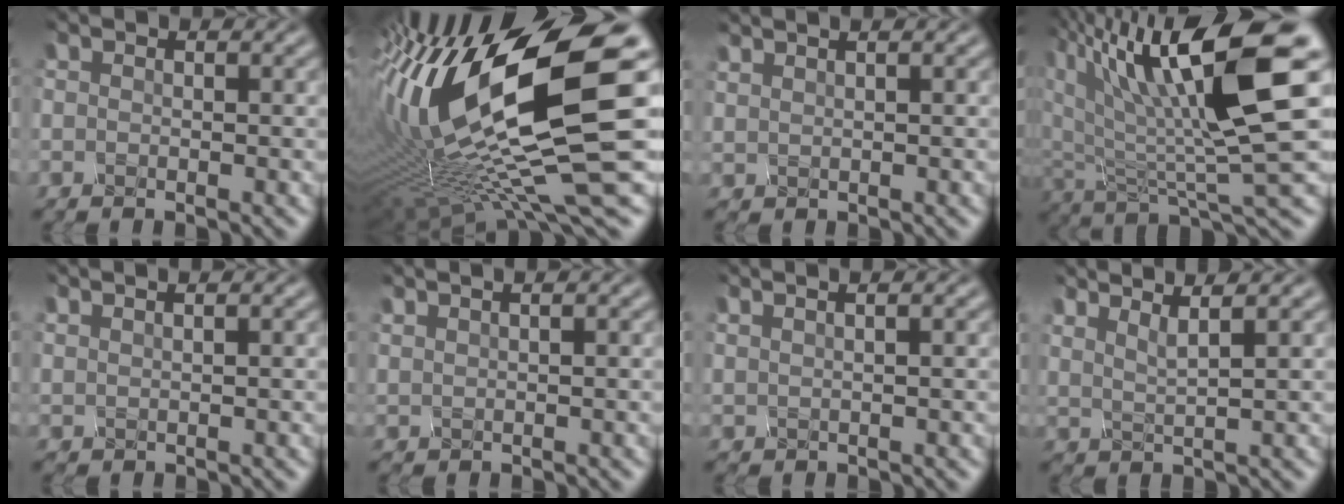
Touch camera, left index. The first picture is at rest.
{"total": 17.9, "force": [1.3, 4.8, 17.2], "torque": [-0.337, -0.003, 0.025]}
{"total": 2.5, "force": [1.9, 1.0, 1.2], "torque": [0.002, 0.019, 0.007]}
{"total": 12.2, "force": [5.0, 3.2, 10.7], "torque": [-0.183, 0.006, 0.092]}
{"total": 1.9, "force": [1.5, 0.7, 0.9], "torque": [0.008, 0.010, 0.005]}
{"total": 2.7, "force": [2.0, 1.1, 1.5], "torque": [0.000, 0.022, 0.008]}
{"total": 3.9, "force": [2.6, 1.7, 2.4], "torque": [-0.008, 0.036, 0.008]}
{"total": 3.2, "force": [2.7, 0.5, 1.7], "torque": [-0.021, 0.011, 0.034]}